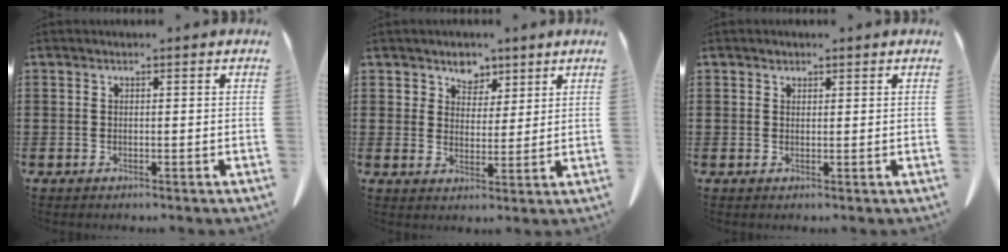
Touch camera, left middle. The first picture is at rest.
{"total": 4.4, "force": [3.2, 3.1, 0.1], "torque": [-0.017, -0.003, 0.055]}
{"total": 0.9, "force": [0.7, 0.5, 0.1], "torque": [-0.005, 0.001, 0.014]}